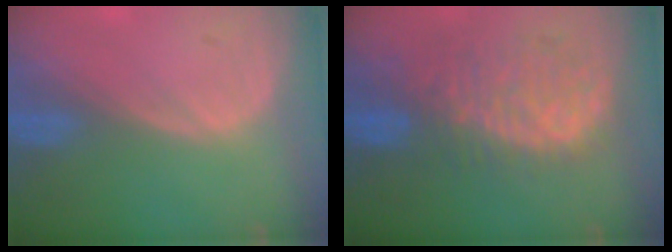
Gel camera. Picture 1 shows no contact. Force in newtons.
{"total": 10.3, "press": 9.4, "slide": 4.3}